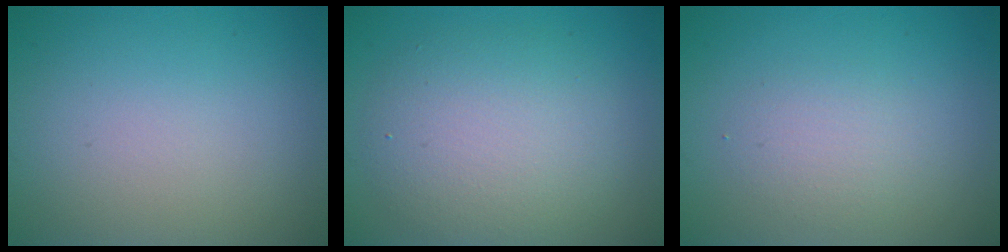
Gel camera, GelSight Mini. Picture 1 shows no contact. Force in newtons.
{"total": 5.9, "press": 5.9, "slide": 0.5}
{"total": 1.9, "press": 1.9, "slide": 0.0}